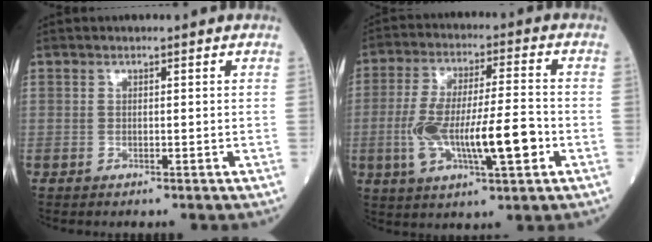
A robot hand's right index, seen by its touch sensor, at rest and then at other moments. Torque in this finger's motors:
{"motor_torque": [0.40, -0.30, 0.24, 0.18]}